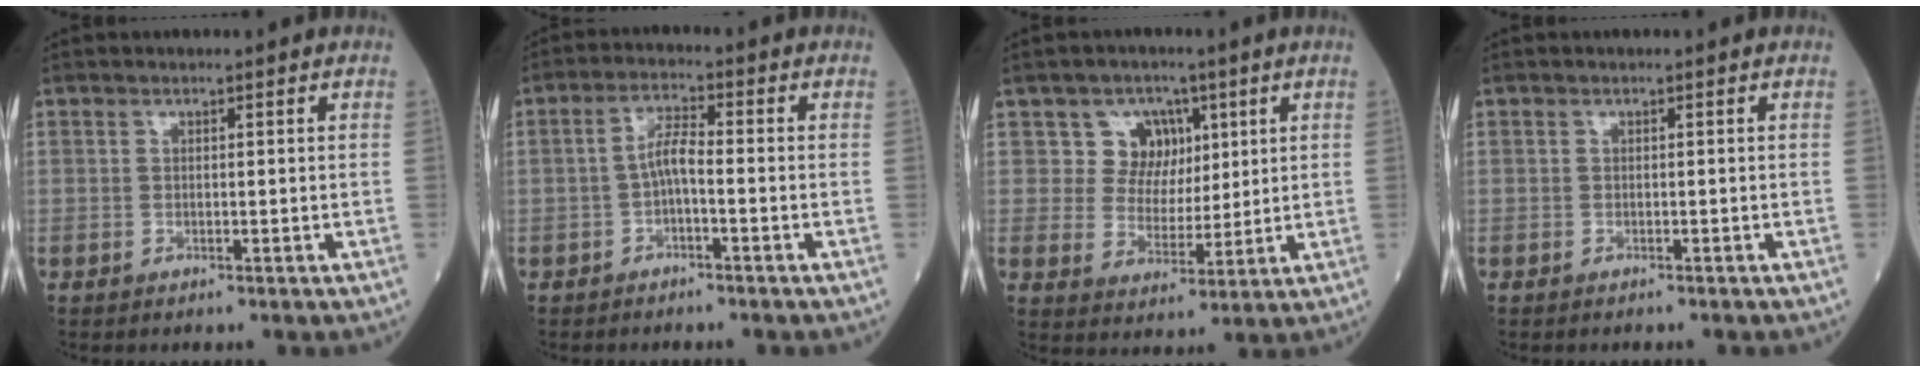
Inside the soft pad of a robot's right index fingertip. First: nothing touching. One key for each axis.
{"total": 3.7, "fx": -1.0, "fy": 0.8, "fz": 3.5, "tx": -0.067, "ty": 0.009, "tz": -0.019}
{"total": 6.5, "fx": 2.8, "fy": 5.7, "fz": 1.4, "tx": -0.015, "ty": 0.014, "tz": 0.049}
{"total": 0.6, "fx": -0.6, "fy": 0.1, "fz": 0.2, "tx": -0.005, "ty": -0.001, "tz": -0.010}